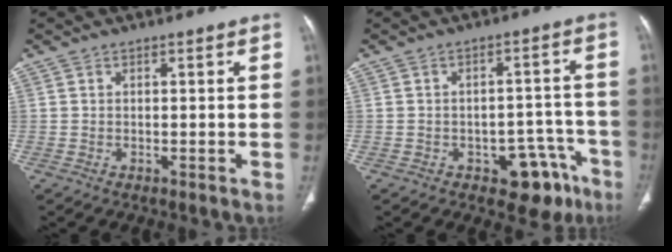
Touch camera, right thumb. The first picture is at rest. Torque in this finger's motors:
{"motor_torque": [1.36, 1.11, 0.32, -0.56, 0.01]}